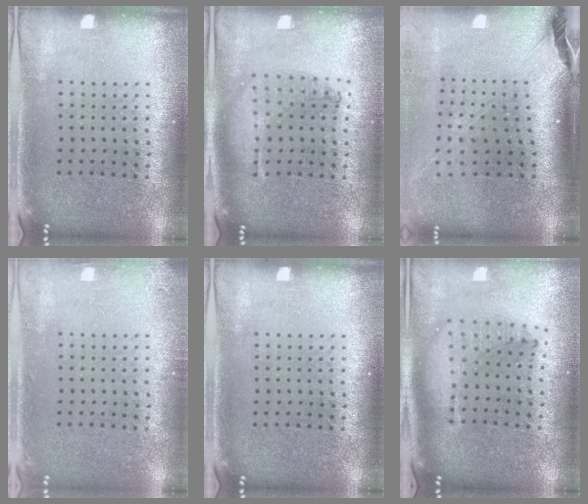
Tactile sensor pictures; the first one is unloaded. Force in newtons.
{"total": 0.9, "press": 0.9, "slide": 0.2}
{"total": 2.7, "press": 2.0, "slide": 1.9}
{"total": 0.9, "press": 0.9, "slide": 0.1}
{"total": 0.0}
{"total": 1.5, "press": 1.3, "slide": 0.7}